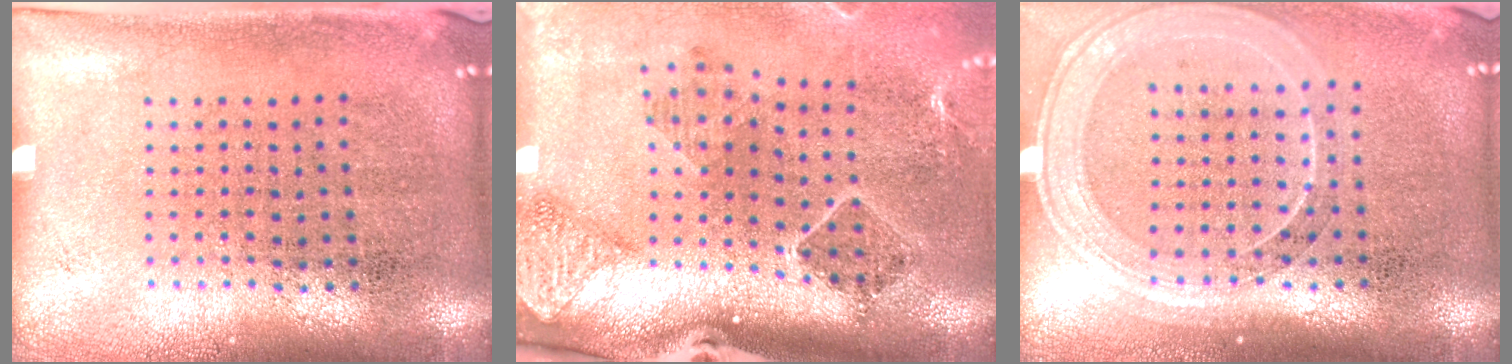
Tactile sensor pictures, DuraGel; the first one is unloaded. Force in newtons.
{"total": 1.8, "press": 1.6, "slide": 0.7}
{"total": 1.7, "press": 1.5, "slide": 0.7}